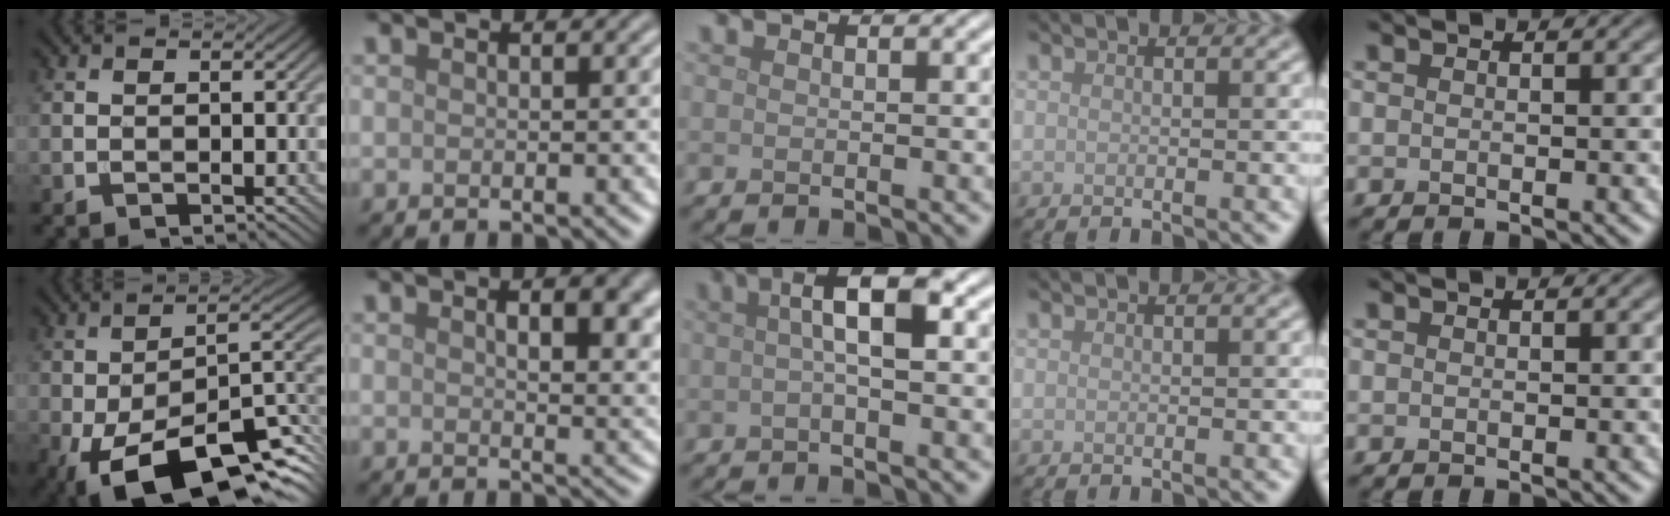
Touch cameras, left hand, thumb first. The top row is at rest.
{"thumb": {"total": 19.0, "force": [-9.5, 8.6, 14.1], "torque": [-0.221, -0.031, -0.149]}, "index": {"total": 5.9, "force": [1.8, 2.7, 4.9], "torque": [-0.055, -0.003, 0.030]}, "middle": {"total": 4.5, "force": [0.5, 1.0, 4.4], "torque": [-0.065, 0.014, 0.001]}}